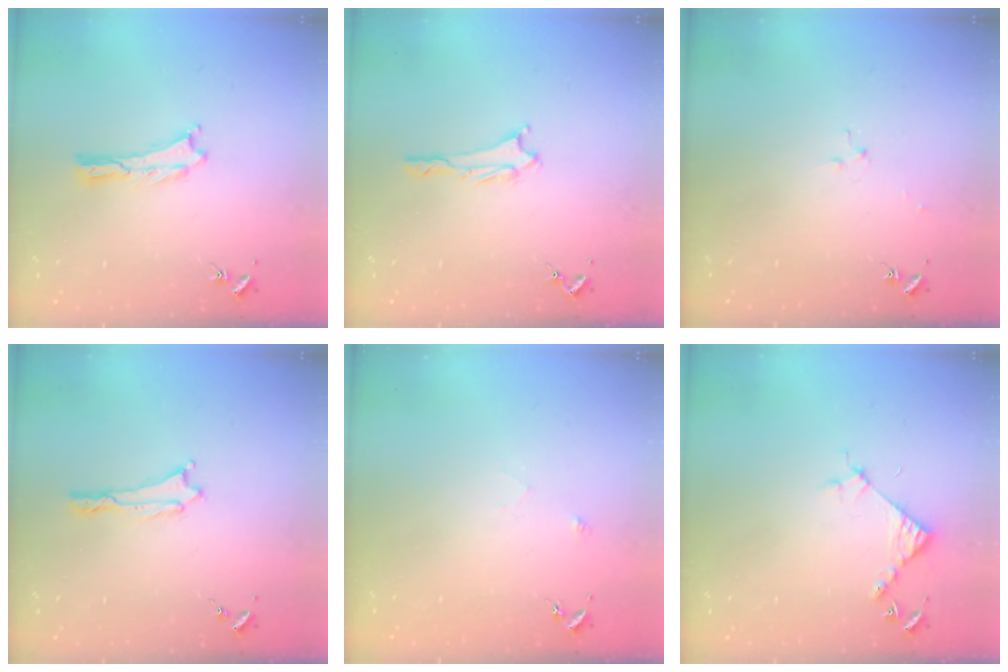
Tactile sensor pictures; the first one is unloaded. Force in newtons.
{"total": 1.1, "press": 1.0, "slide": 0.1}
{"total": 2.5, "press": 2.5, "slide": 0.3}
{"total": 0.0}
{"total": 2.5, "press": 2.5, "slide": 0.2}
{"total": 4.5, "press": 4.5, "slide": 0.4}